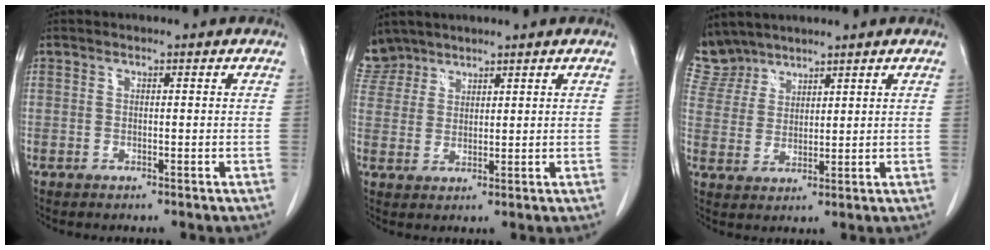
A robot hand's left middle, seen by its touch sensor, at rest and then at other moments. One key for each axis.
{"total": 5.6, "fx": 4.9, "fy": 2.7, "fz": -0.2, "tx": 0.005, "ty": 0.007, "tz": 0.102}
{"total": 6.3, "fx": 5.9, "fy": 2.1, "fz": -0.4, "tx": 0.001, "ty": 0.006, "tz": 0.131}